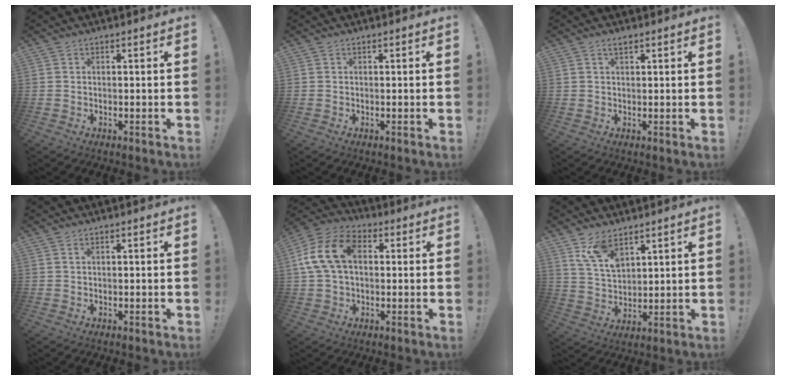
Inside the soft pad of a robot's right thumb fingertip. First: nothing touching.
{"total": 0.0}
{"total": 1.7, "force": [1.3, 0.4, 1.0], "torque": [-0.013, -0.004, 0.022]}
{"total": 0.7, "force": [0.5, 0.2, 0.5], "torque": [-0.015, 0.003, 0.010]}
{"total": 15.7, "force": [2.8, 10.5, 11.3], "torque": [-0.226, 0.015, 0.052]}
{"total": 9.7, "force": [7.1, 4.7, 4.7], "torque": [-0.095, -0.036, 0.139]}